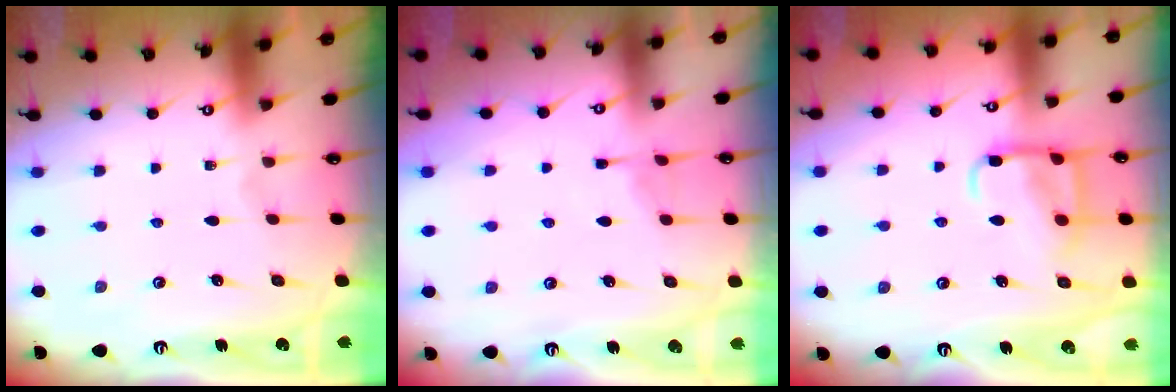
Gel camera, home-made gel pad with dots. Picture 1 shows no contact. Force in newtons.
{"total": 3.6, "press": 3.5, "slide": 0.5}
{"total": 11.8, "press": 11.7, "slide": 1.2}